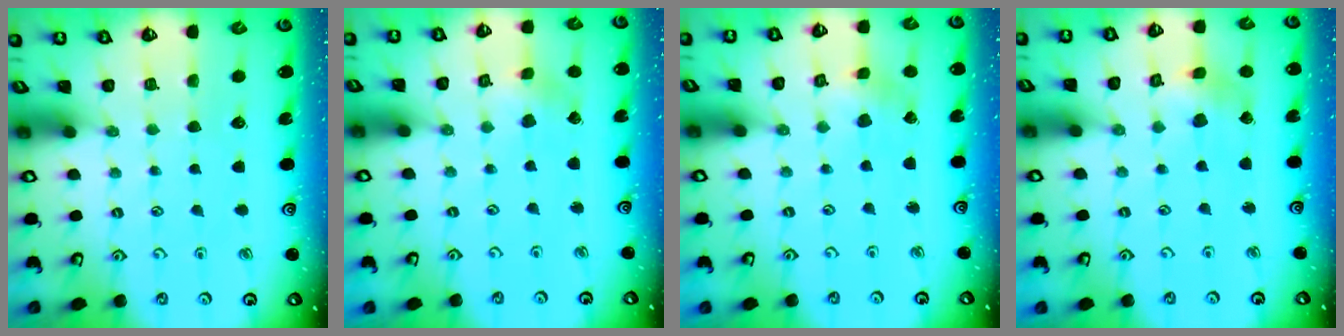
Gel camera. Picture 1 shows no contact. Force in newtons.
{"total": 1.9, "press": 1.9, "slide": 0.2}
{"total": 2.2, "press": 2.2, "slide": 0.2}
{"total": 4.5, "press": 4.4, "slide": 0.6}